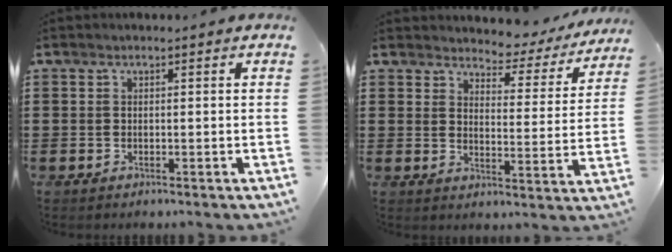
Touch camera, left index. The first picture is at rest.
{"total": 3.3, "force": [3.3, 0.7, 0.2], "torque": [-0.021, -0.028, 0.048]}